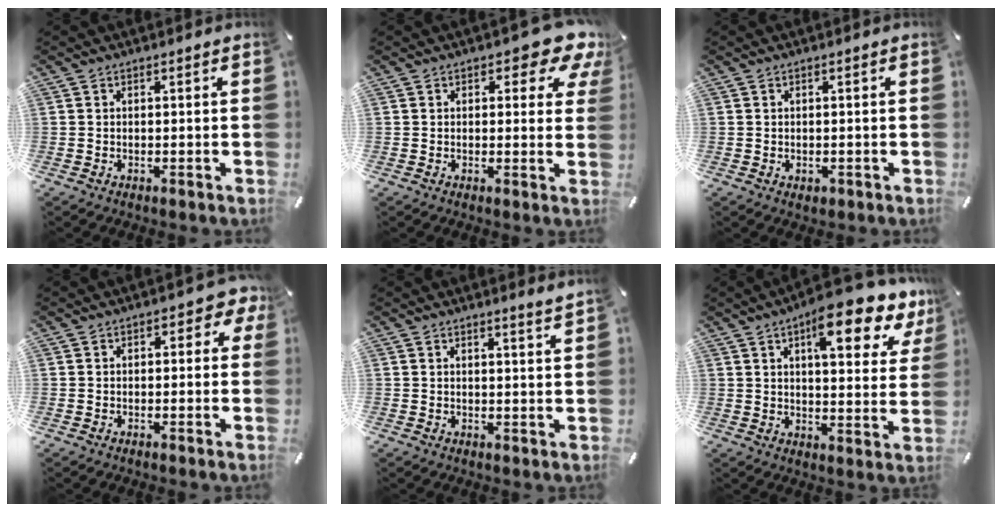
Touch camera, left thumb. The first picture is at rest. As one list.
[{"total": 7.8, "force": [4.6, 3.7, 5.2], "torque": [-0.056, -0.025, 0.072]}, {"total": 1.0, "force": [-0.2, 0.6, 0.7], "torque": [-0.014, 0.003, -0.005]}, {"total": 3.5, "force": [0.3, 2.0, 2.8], "torque": [-0.040, 0.005, 0.001]}, {"total": 2.4, "force": [2.1, -0.7, 1.0], "torque": [-0.021, -0.017, 0.037]}, {"total": 14.9, "force": [9.6, 4.9, 10.3], "torque": [-0.135, -0.059, 0.151]}]